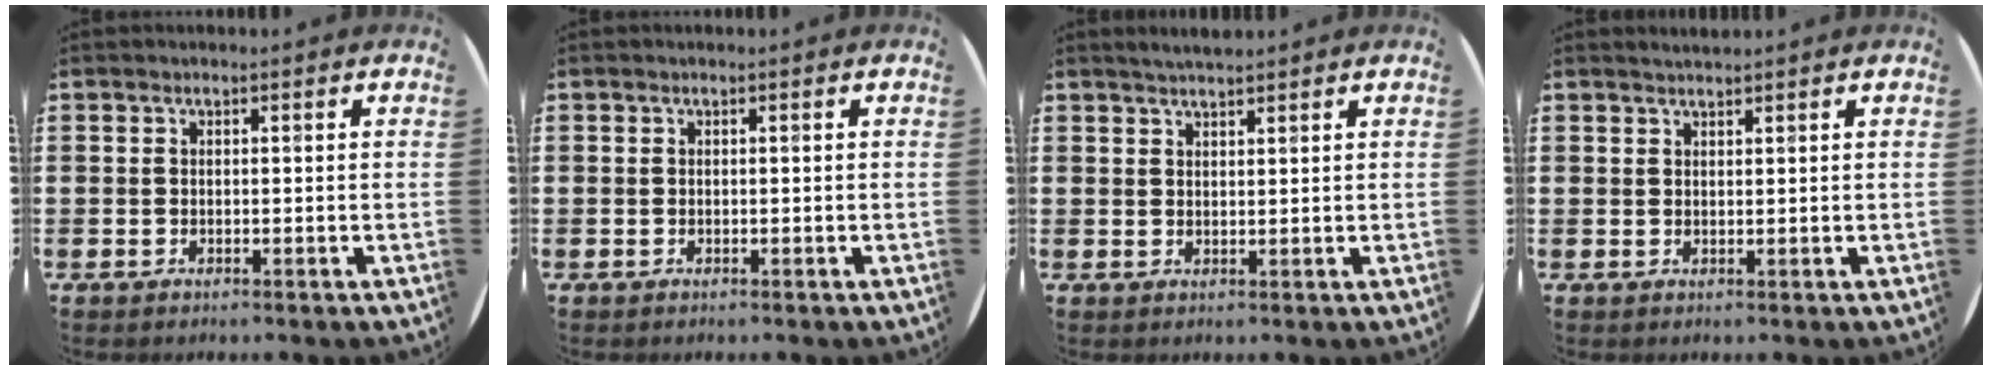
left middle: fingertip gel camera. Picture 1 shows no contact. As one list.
[{"total": 0.0}, {"total": 2.1, "force": [2.0, 0.1, 0.5], "torque": [-0.012, 0.002, 0.037]}, {"total": 1.0, "force": [1.0, -0.1, 0.1], "torque": [-0.001, -0.002, 0.019]}]